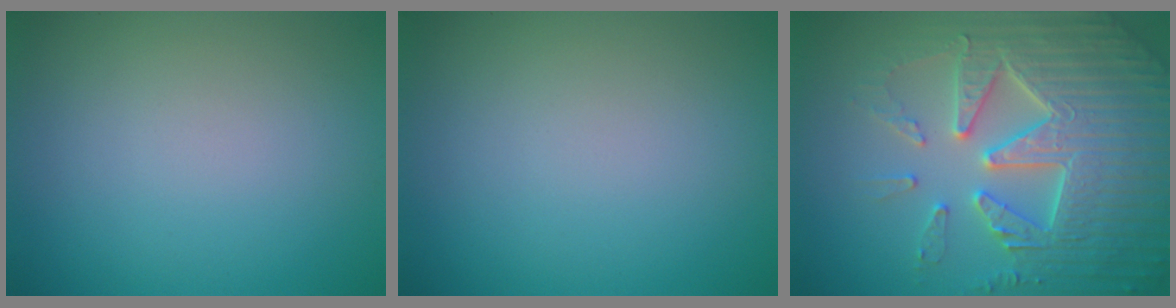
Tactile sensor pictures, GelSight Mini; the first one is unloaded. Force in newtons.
{"total": 0.0}
{"total": 7.7, "press": 7.6, "slide": 1.5}